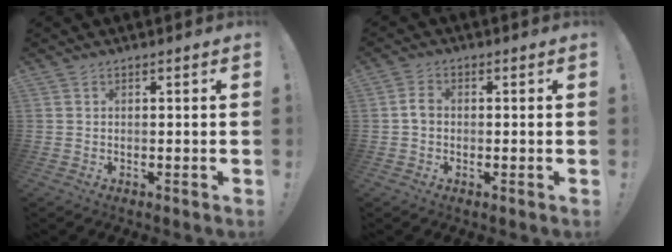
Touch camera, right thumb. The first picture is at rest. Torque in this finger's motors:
{"motor_torque": [0.29, 0.28, -0.36, 0.06, -0.04]}